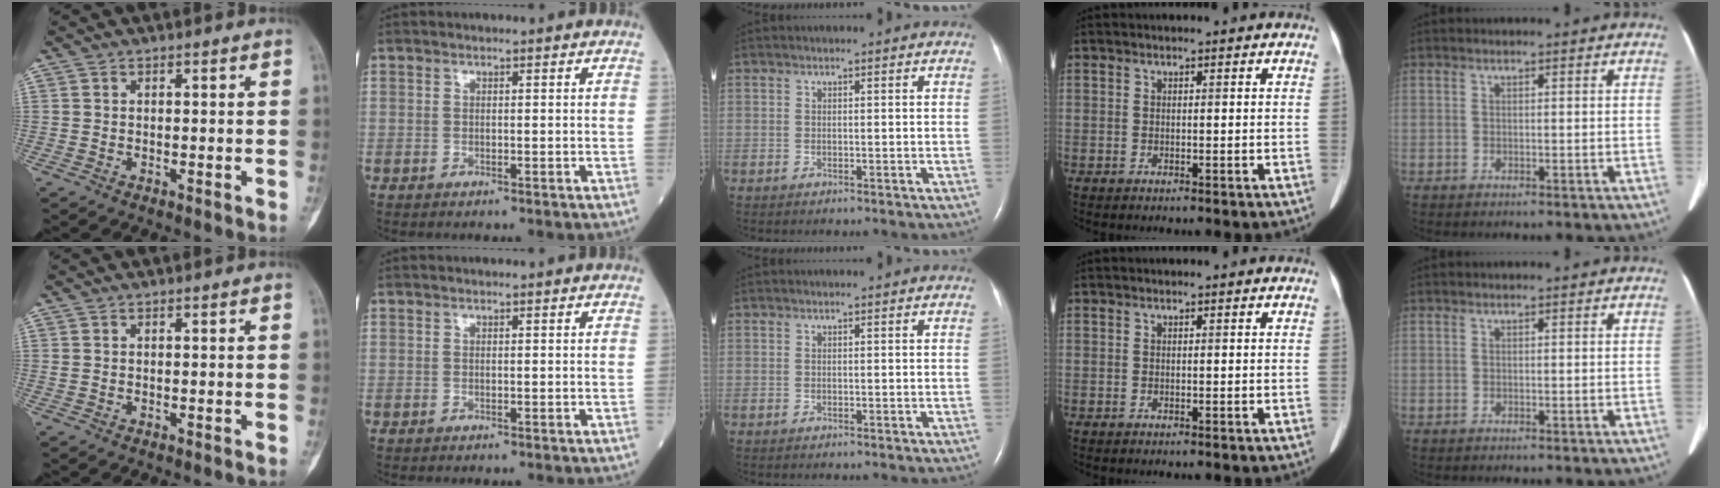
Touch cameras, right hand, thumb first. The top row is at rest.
{}